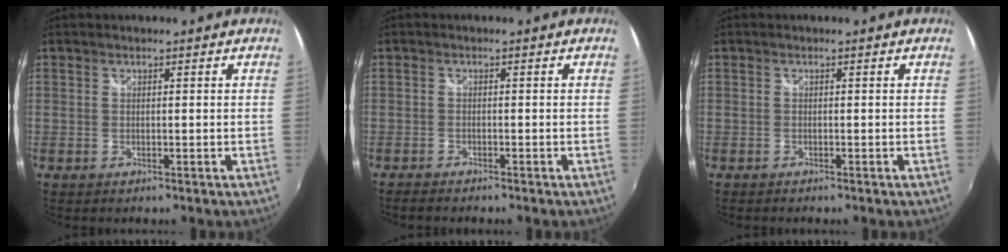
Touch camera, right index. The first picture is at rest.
{"total": 2.4, "force": [-2.3, 0.3, 0.7], "torque": [-0.024, -0.015, -0.043]}
{"total": 0.7, "force": [-0.7, 0.2, 0.1], "torque": [-0.004, -0.005, -0.015]}